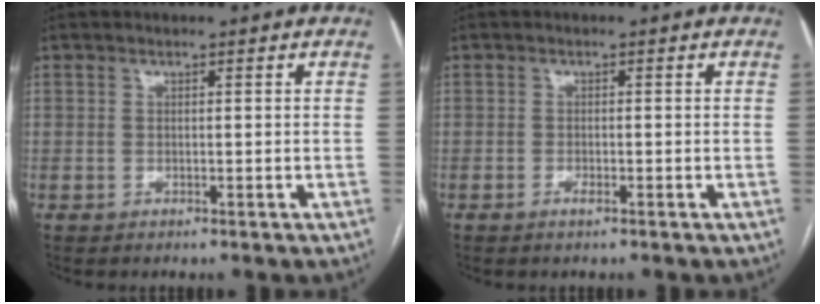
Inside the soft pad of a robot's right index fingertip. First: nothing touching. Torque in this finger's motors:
{"motor_torque": [-0.04, 0.09, -0.09, -0.01]}